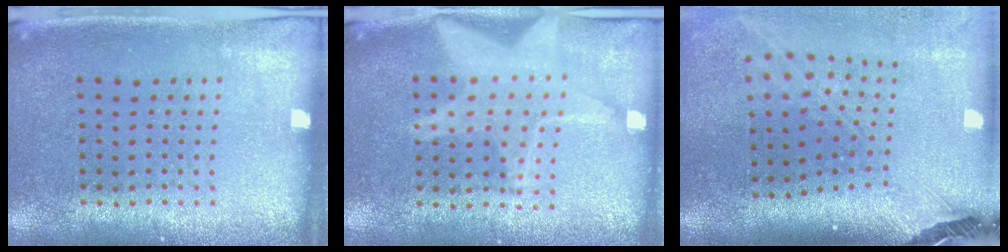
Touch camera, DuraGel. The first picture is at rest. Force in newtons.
{"total": 3.0, "press": 3.0, "slide": 0.3}
{"total": 2.8, "press": 2.1, "slide": 1.9}